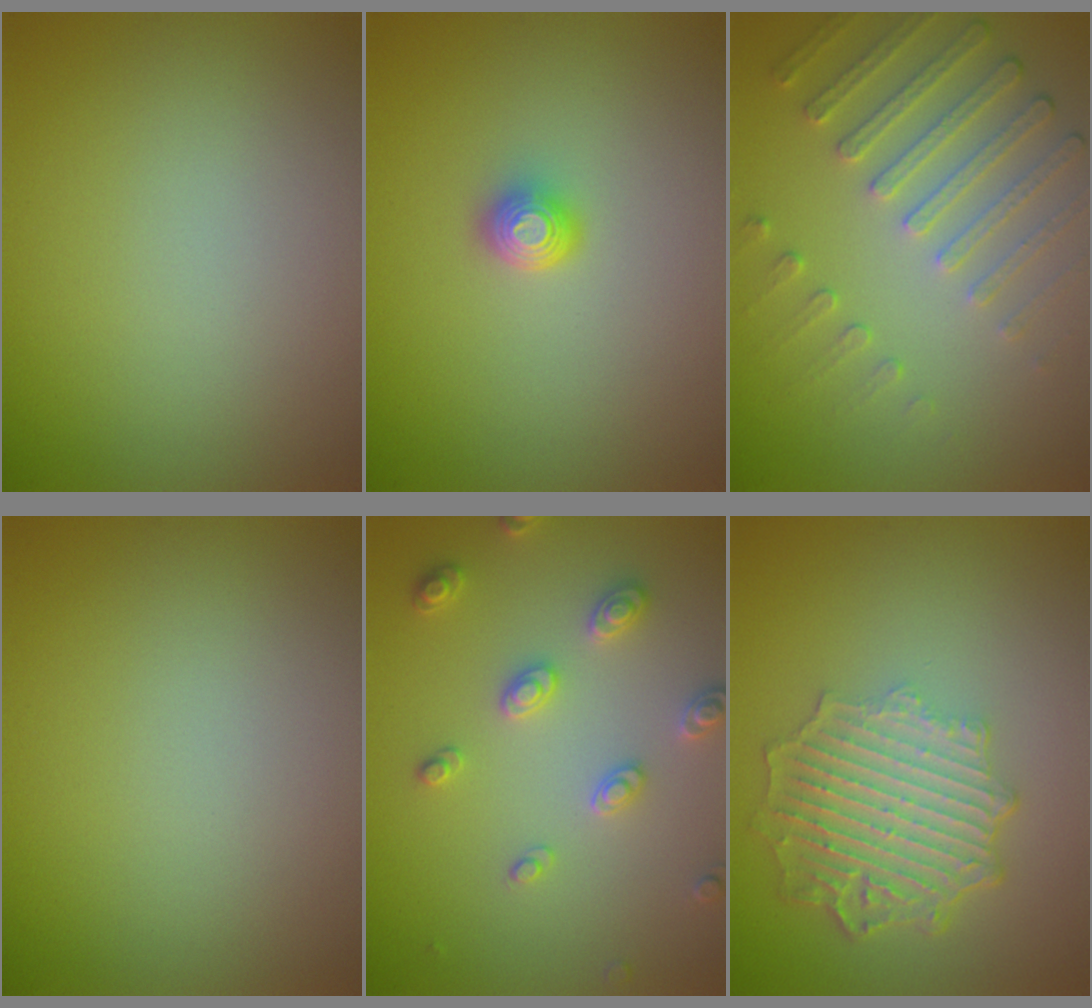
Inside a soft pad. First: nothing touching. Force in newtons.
{"total": 1.6, "press": 1.3, "slide": 0.9}
{"total": 4.8, "press": 3.5, "slide": 3.2}
{"total": 0.0}
{"total": 2.7, "press": 2.7, "slide": 0.4}
{"total": 6.1, "press": 4.6, "slide": 4.0}